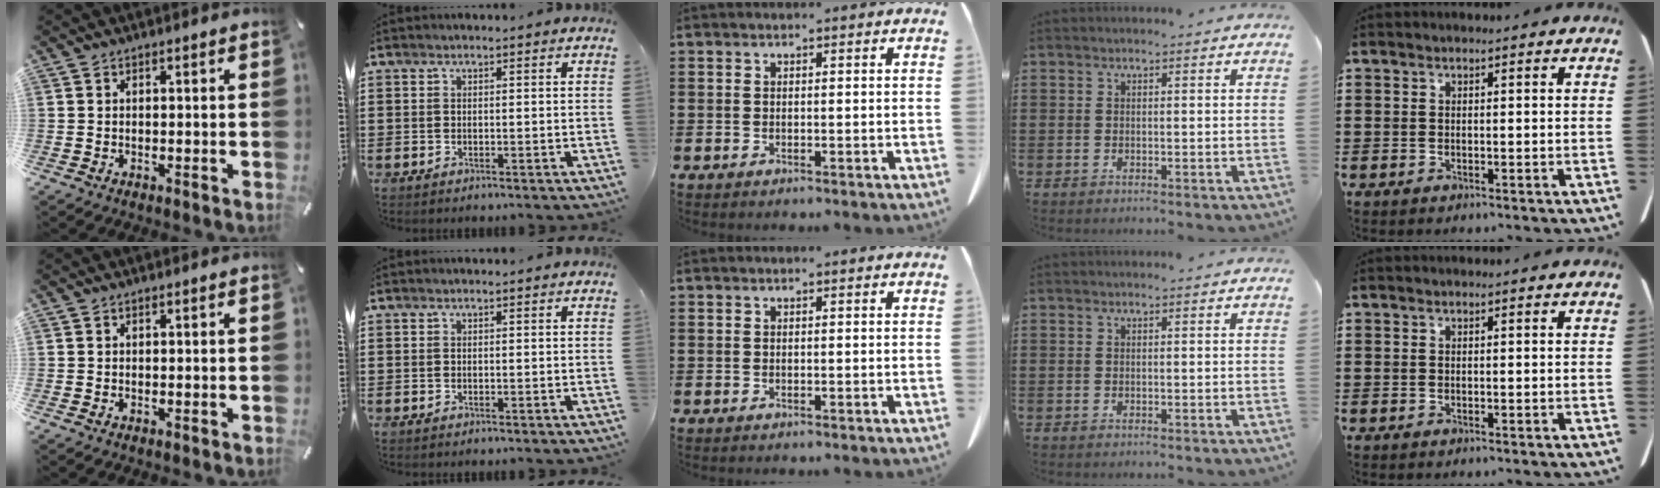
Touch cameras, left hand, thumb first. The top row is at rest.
{}